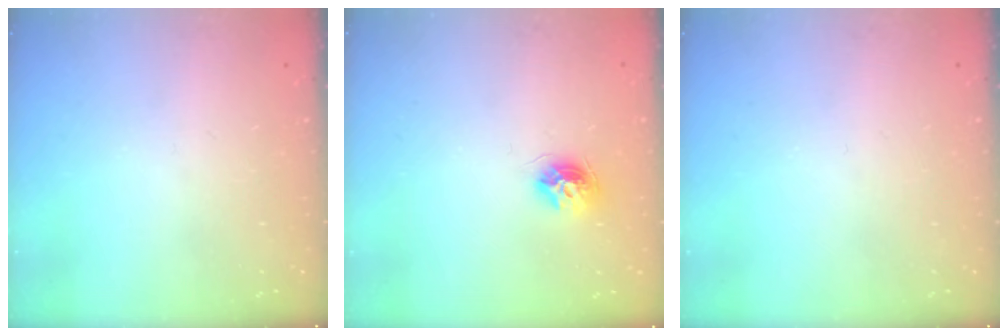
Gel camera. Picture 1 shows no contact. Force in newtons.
{"total": 9.1, "press": 9.1, "slide": 0.3}
{"total": 0.0}